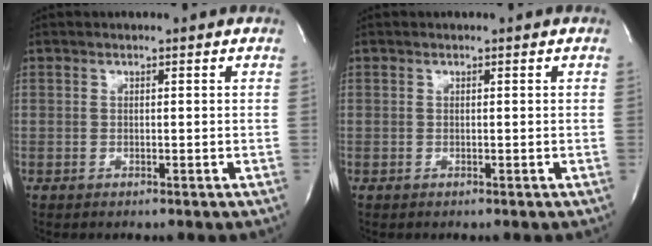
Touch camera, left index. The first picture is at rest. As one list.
[{"total": 0.0}]